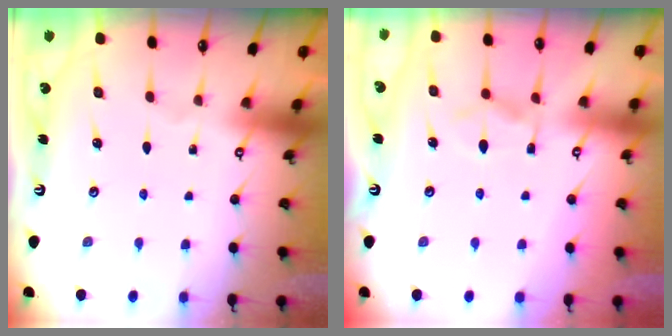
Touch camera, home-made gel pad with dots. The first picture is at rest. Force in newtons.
{"total": 7.4, "press": 7.3, "slide": 1.1}